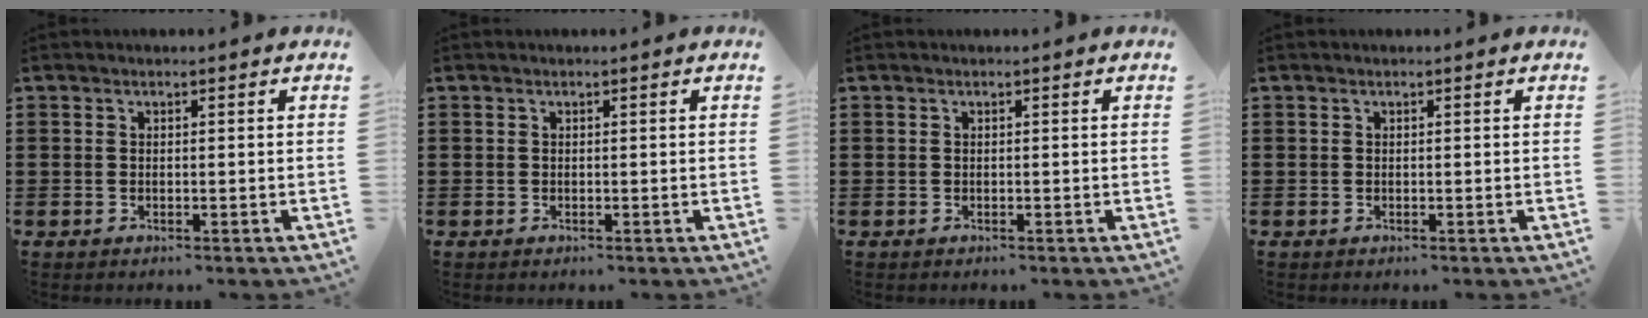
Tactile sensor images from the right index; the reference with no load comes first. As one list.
[{"total": 0.0}, {"total": 0.0}, {"total": 0.0}]